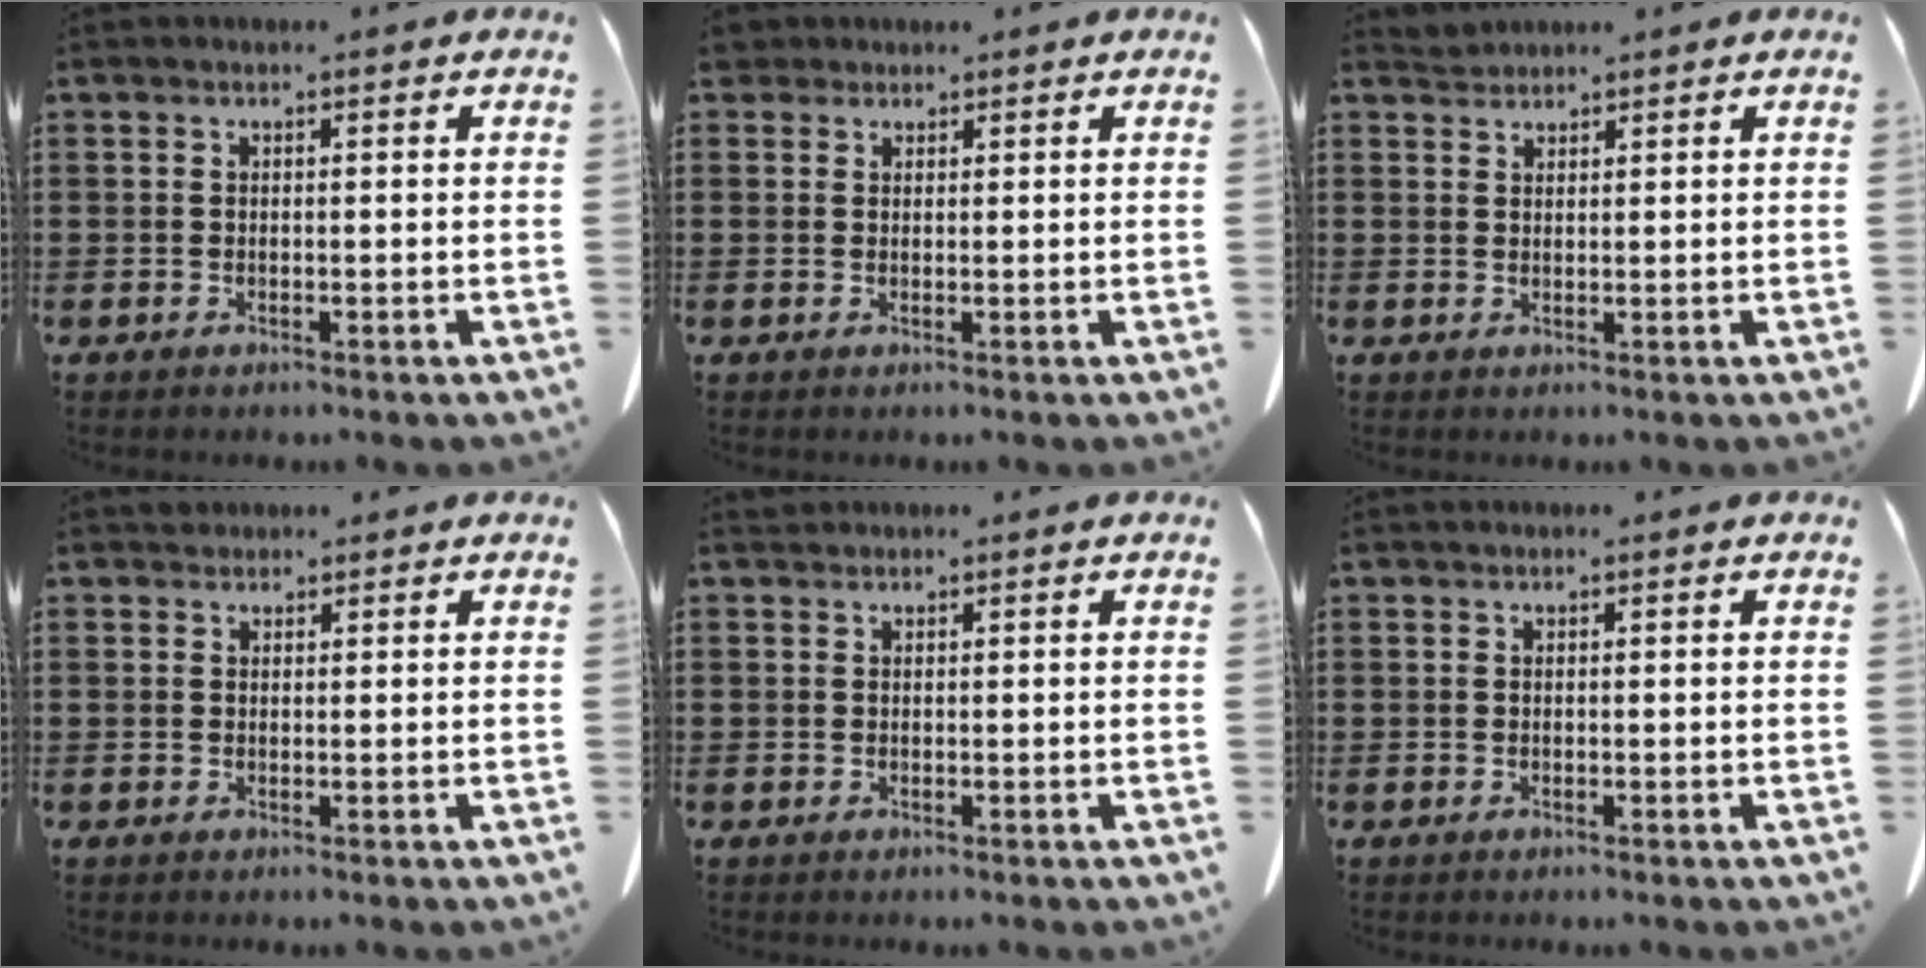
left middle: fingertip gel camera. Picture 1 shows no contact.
{"total": 2.0, "force": [1.6, 1.0, 0.4], "torque": [-0.016, 0.006, 0.034]}
{"total": 1.4, "force": [1.3, 0.3, -0.3], "torque": [0.000, -0.001, 0.028]}
{"total": 1.0, "force": [0.9, 0.5, 0.0], "torque": [-0.002, 0.001, 0.020]}
{"total": 0.7, "force": [0.6, 0.4, 0.0], "torque": [-0.002, 0.000, 0.012]}
{"total": 0.0}